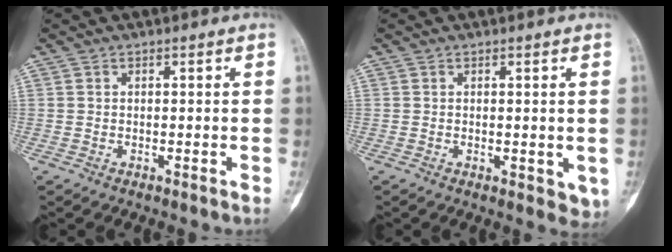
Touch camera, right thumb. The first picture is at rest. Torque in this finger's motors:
{"motor_torque": [-0.75, -0.06, 0.26, 0.22, 0.02]}